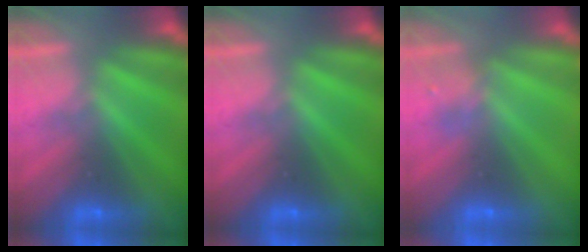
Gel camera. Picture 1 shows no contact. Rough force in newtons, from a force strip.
{"total": 0.0}
{"total": 2.2}